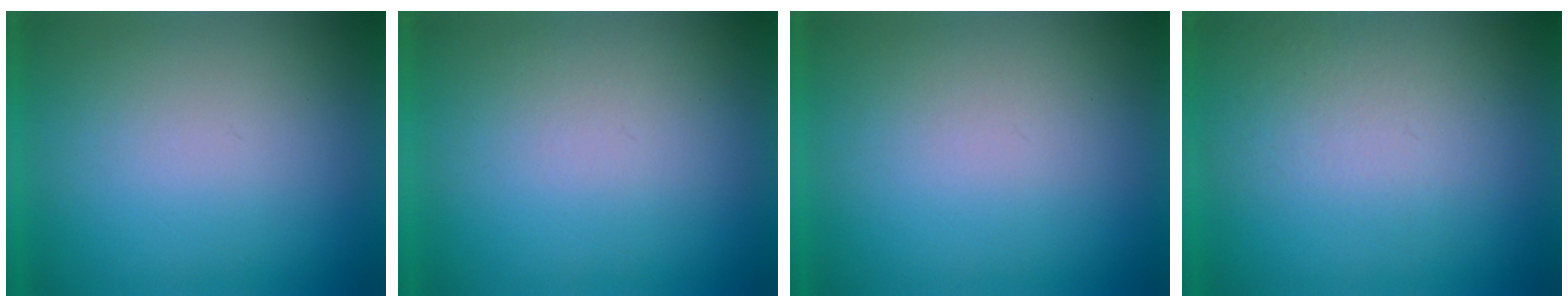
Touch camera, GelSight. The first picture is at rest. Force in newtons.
{"total": 1.3}
{"total": 1.1}
{"total": 4.5}